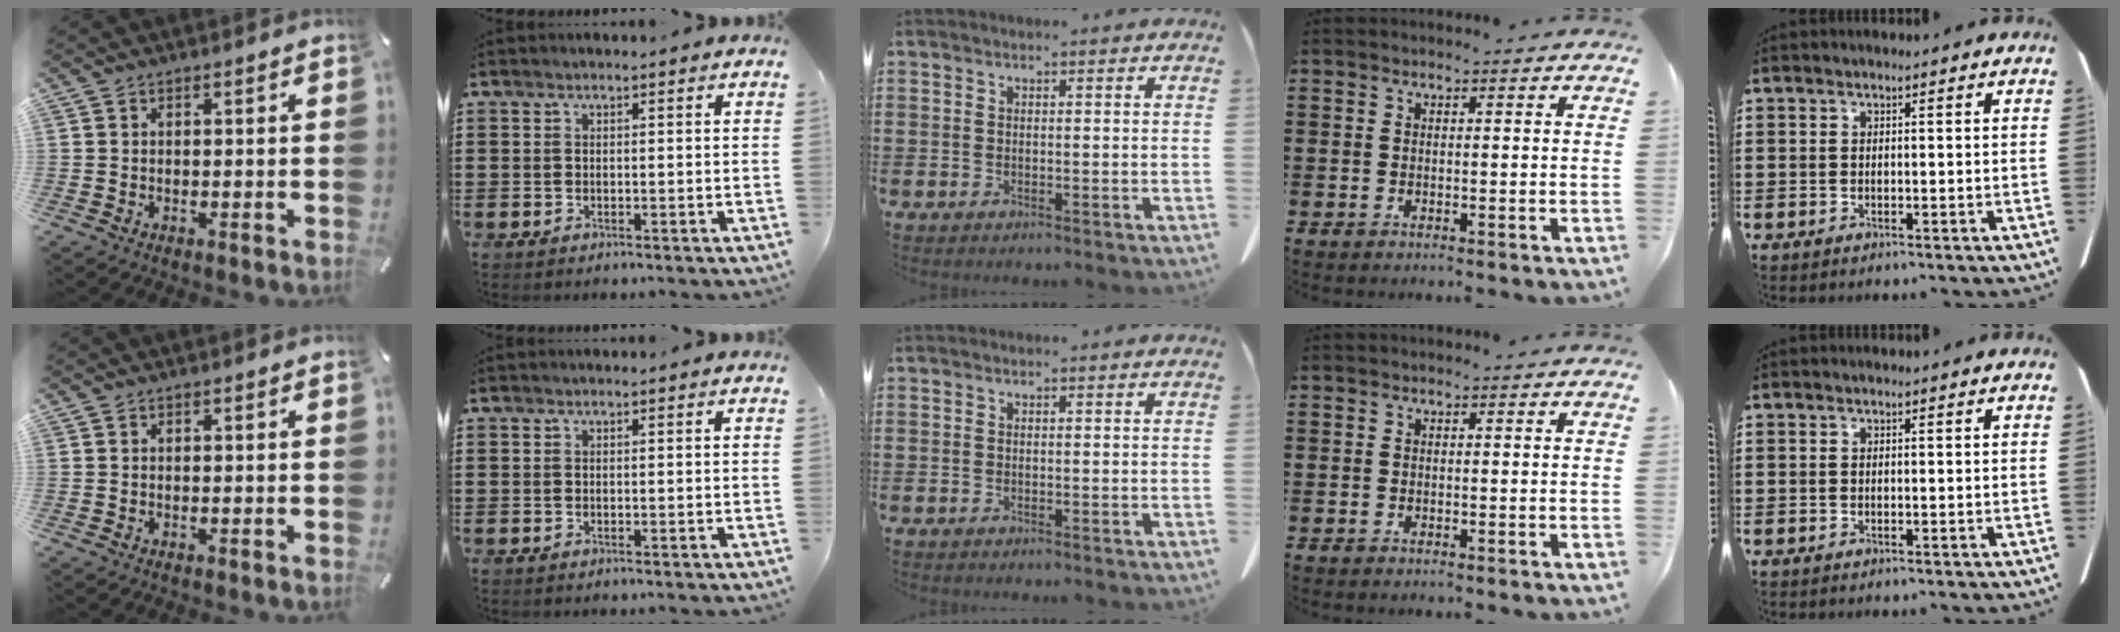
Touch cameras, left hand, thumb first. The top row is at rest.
{}